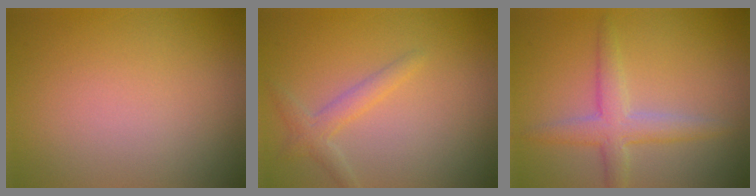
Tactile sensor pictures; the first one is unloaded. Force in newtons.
{"total": 1.9, "press": 1.9, "slide": 0.1}
{"total": 3.2, "press": 3.2, "slide": 0.1}